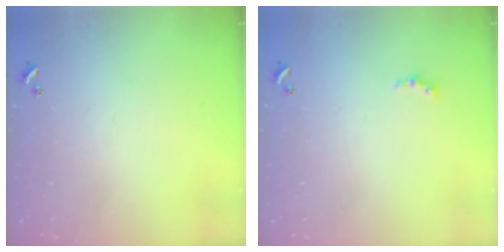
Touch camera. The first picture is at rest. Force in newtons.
{"total": 1.6, "press": 1.6, "slide": 0.4}